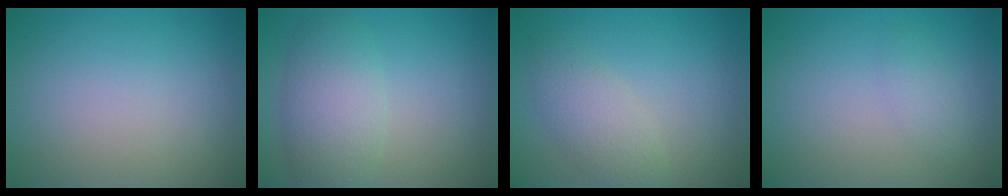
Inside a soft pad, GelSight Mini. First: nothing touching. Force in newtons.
{"total": 4.6, "press": 4.6, "slide": 0.2}
{"total": 2.9, "press": 2.9, "slide": 0.1}
{"total": 1.2, "press": 1.2, "slide": 0.0}